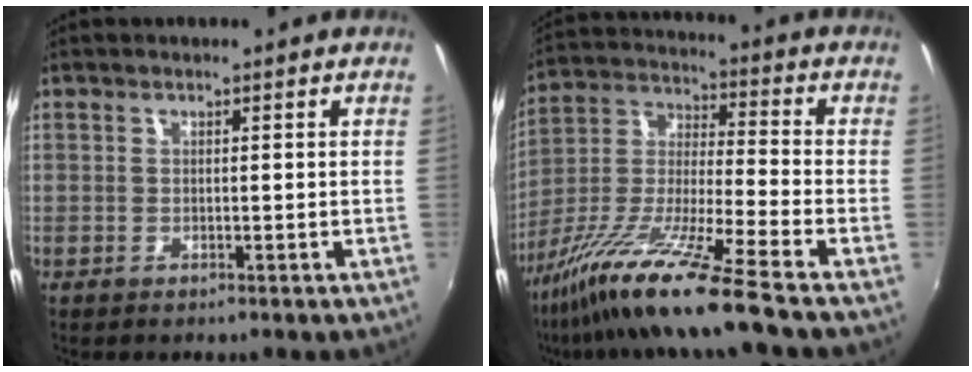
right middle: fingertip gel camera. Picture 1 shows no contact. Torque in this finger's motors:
{"motor_torque": [1.10, -1.04, 0.85, 0.21]}